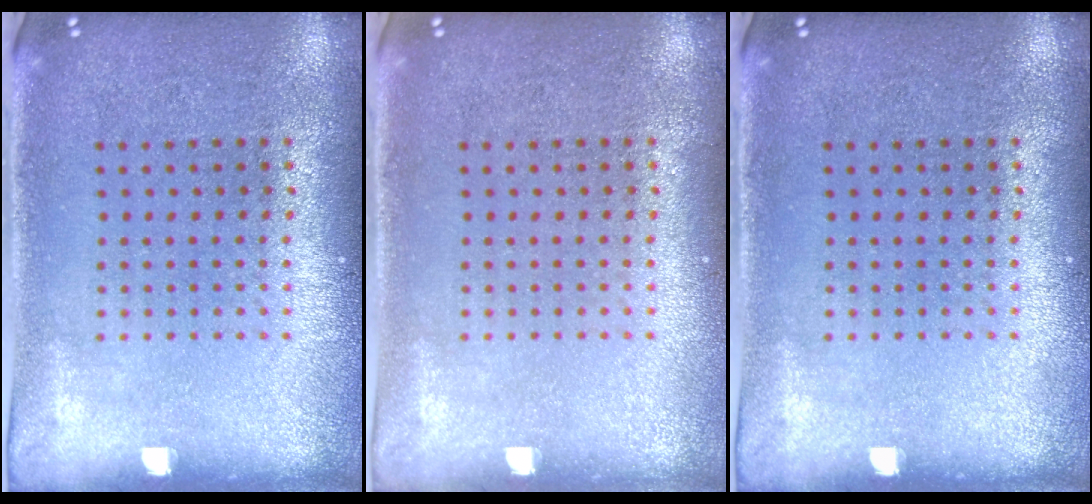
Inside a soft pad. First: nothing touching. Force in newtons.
{"total": 0.0}
{"total": 0.0}